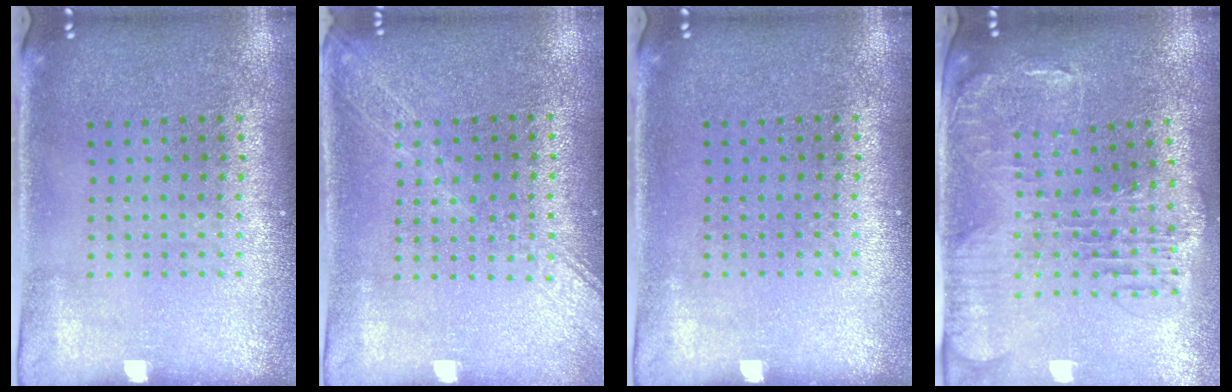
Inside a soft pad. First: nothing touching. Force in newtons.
{"total": 1.6, "press": 1.6, "slide": 0.4}
{"total": 0.0}
{"total": 1.7, "press": 1.6, "slide": 0.6}